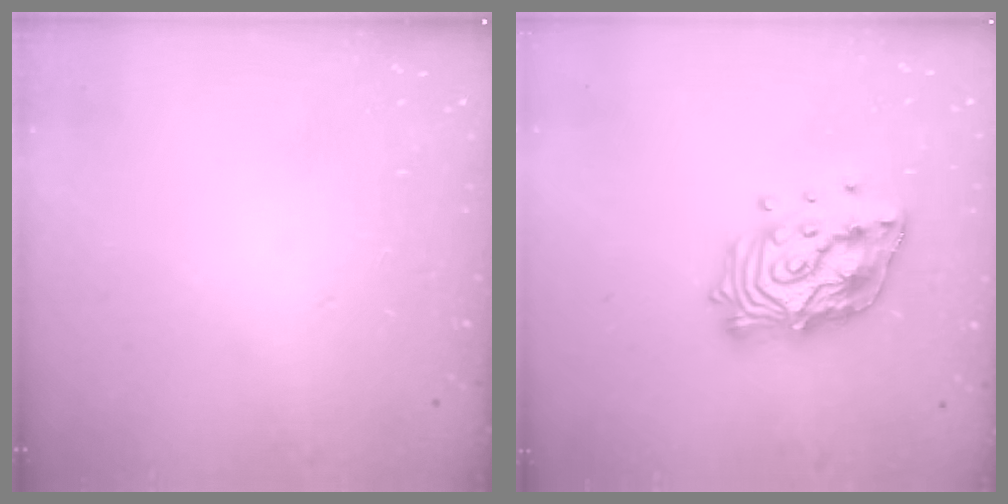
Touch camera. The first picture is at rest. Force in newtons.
{"total": 15.1, "press": 15.1, "slide": 1.2}